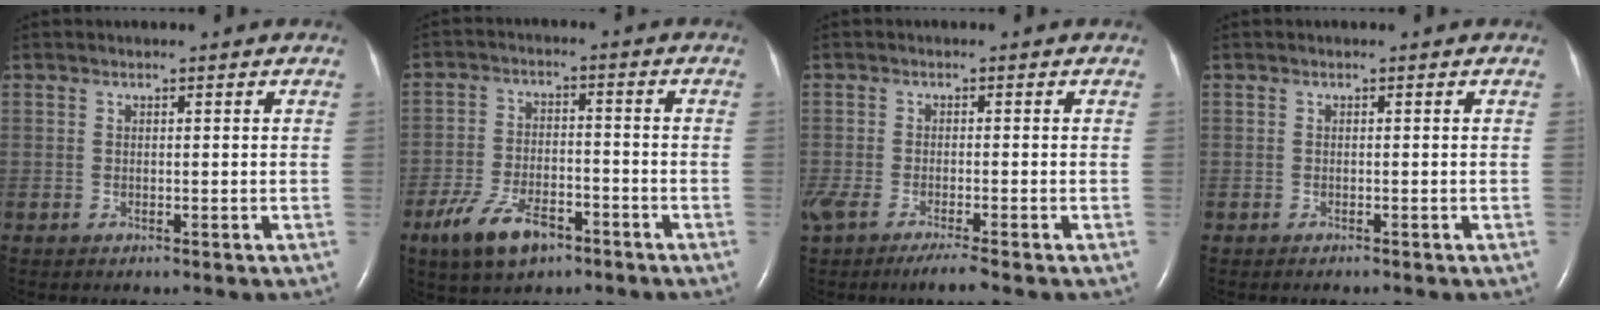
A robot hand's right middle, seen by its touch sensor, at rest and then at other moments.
{"total": 8.8, "force": [-5.5, 3.9, 5.7], "torque": [-0.123, -0.004, -0.096]}
{"total": 6.6, "force": [-5.0, 0.3, 4.3], "torque": [-0.084, -0.015, -0.086]}
{"total": 0.5, "force": [-0.5, 0.0, 0.2], "torque": [-0.008, -0.002, -0.007]}